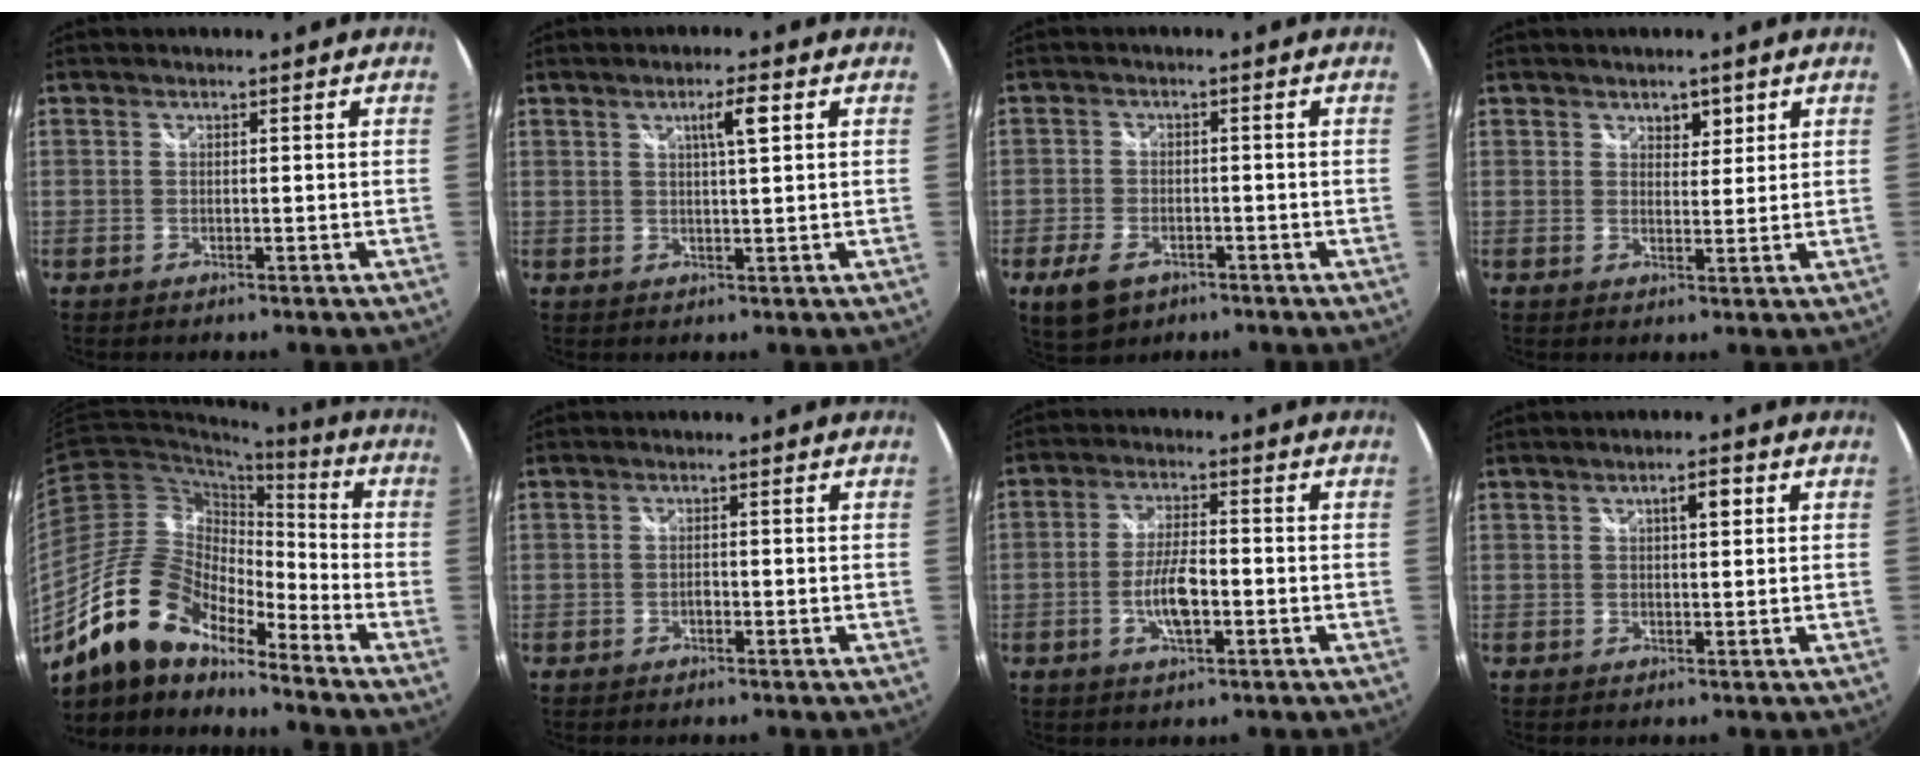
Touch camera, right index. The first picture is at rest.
{"total": 3.7, "force": [1.5, 0.2, 3.4], "torque": [-0.059, 0.004, 0.024]}
{"total": 7.2, "force": [-4.1, 4.3, 4.1], "torque": [-0.104, -0.014, -0.071]}
{"total": 2.8, "force": [1.7, 1.8, 1.2], "torque": [-0.011, 0.004, 0.027]}
{"total": 16.0, "force": [-12.4, 5.7, 8.3], "torque": [-0.157, 0.002, -0.247]}
{"total": 0.8, "force": [-0.5, 0.5, 0.4], "torque": [-0.008, 0.000, -0.010]}
{"total": 6.8, "force": [-2.1, 2.4, 6.0], "torque": [-0.119, 0.000, -0.038]}
{"total": 2.8, "force": [1.1, 1.0, 2.5], "torque": [-0.038, 0.008, 0.015]}